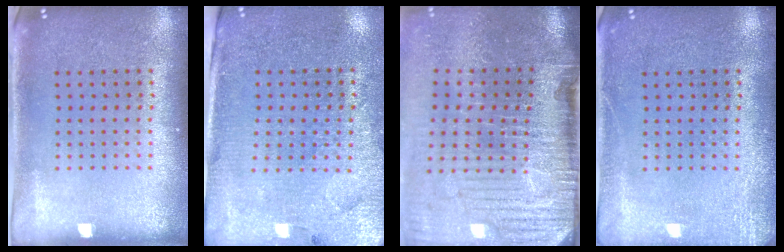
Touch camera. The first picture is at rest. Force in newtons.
{"total": 3.0, "press": 2.9, "slide": 0.9}
{"total": 5.4, "press": 4.4, "slide": 3.2}
{"total": 2.3, "press": 2.3, "slide": 0.4}